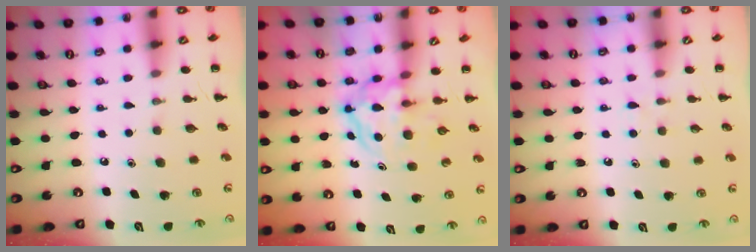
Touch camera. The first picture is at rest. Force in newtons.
{"total": 4.0, "press": 3.9, "slide": 0.4}
{"total": 3.0, "press": 2.7, "slide": 1.2}